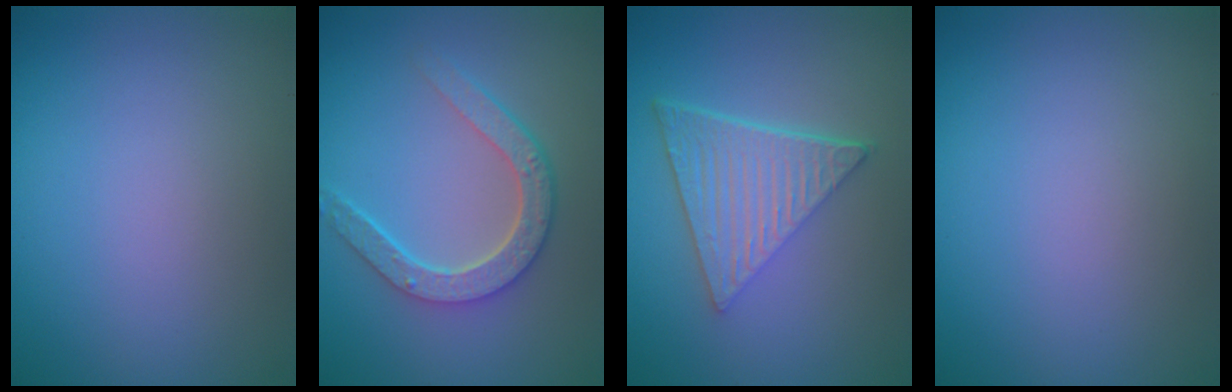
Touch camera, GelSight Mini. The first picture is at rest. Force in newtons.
{"total": 4.6, "press": 3.5, "slide": 2.9}
{"total": 6.8, "press": 4.5, "slide": 5.1}
{"total": 0.0}